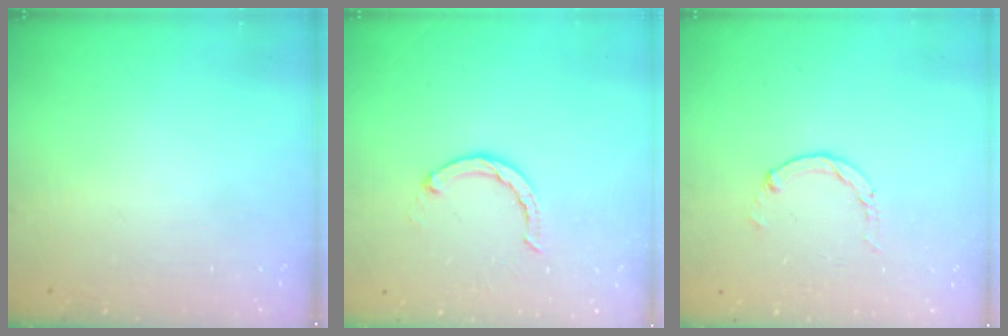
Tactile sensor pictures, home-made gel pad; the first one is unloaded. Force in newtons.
{"total": 2.3, "press": 2.3, "slide": 0.3}
{"total": 1.1, "press": 1.1, "slide": 0.2}